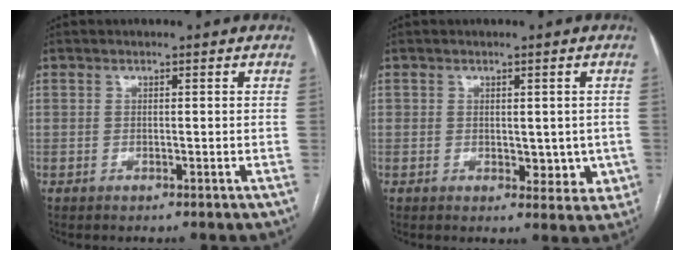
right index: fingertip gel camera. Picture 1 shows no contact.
{"total": 5.1, "force": [-0.4, 3.5, 3.7], "torque": [-0.026, 0.003, 0.005]}